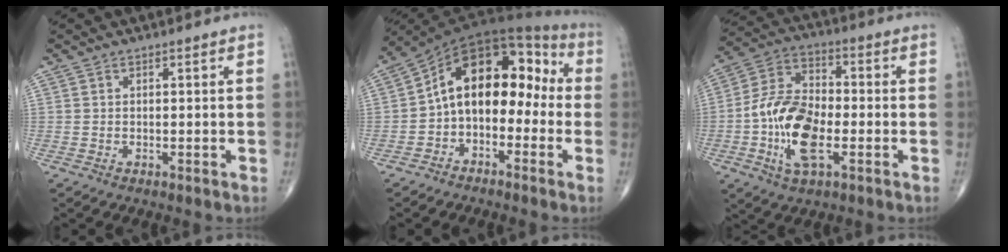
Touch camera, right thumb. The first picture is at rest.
{"total": 14.5, "force": [-1.6, 9.4, 10.9], "torque": [-0.137, 0.071, -0.041]}
{"total": 14.5, "force": [-3.5, 7.4, 12.0], "torque": [-0.232, 0.018, -0.071]}